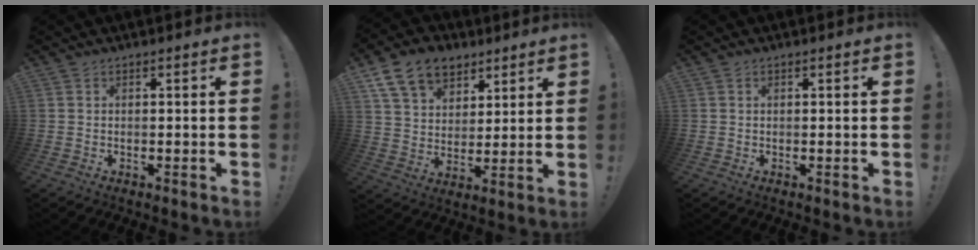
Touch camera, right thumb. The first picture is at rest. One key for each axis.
{"total": 14.7, "fx": 8.5, "fy": 10.1, "fz": 6.5, "tx": -0.101, "ty": -0.046, "tz": 0.162}
{"total": 0.0}